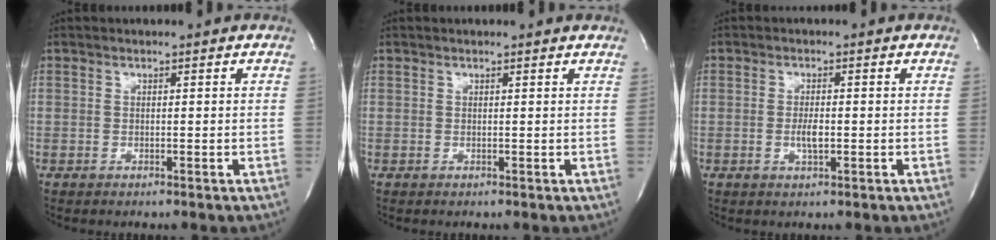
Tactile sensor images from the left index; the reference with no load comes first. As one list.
[{"total": 1.6, "force": [1.5, 0.0, 0.6], "torque": [-0.016, 0.007, 0.011]}, {"total": 2.4, "force": [-0.6, 0.6, 2.3], "torque": [-0.047, -0.003, -0.008]}]